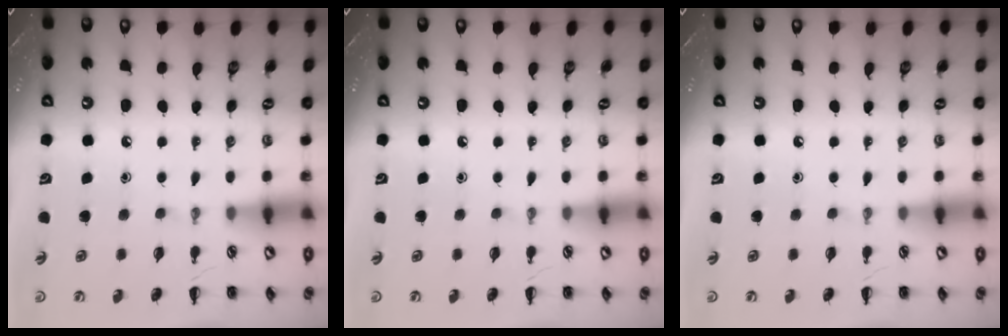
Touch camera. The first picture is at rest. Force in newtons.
{"total": 0.0}
{"total": 0.0}